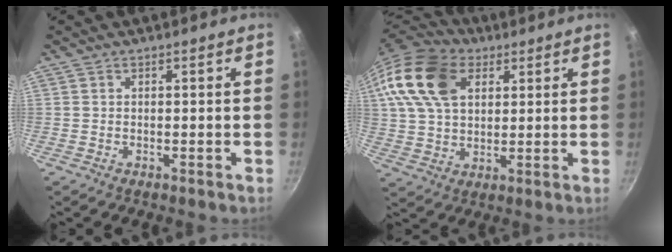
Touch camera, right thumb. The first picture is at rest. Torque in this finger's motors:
{"motor_torque": [2.26, 2.74, 0.72, -0.51, 0.23]}